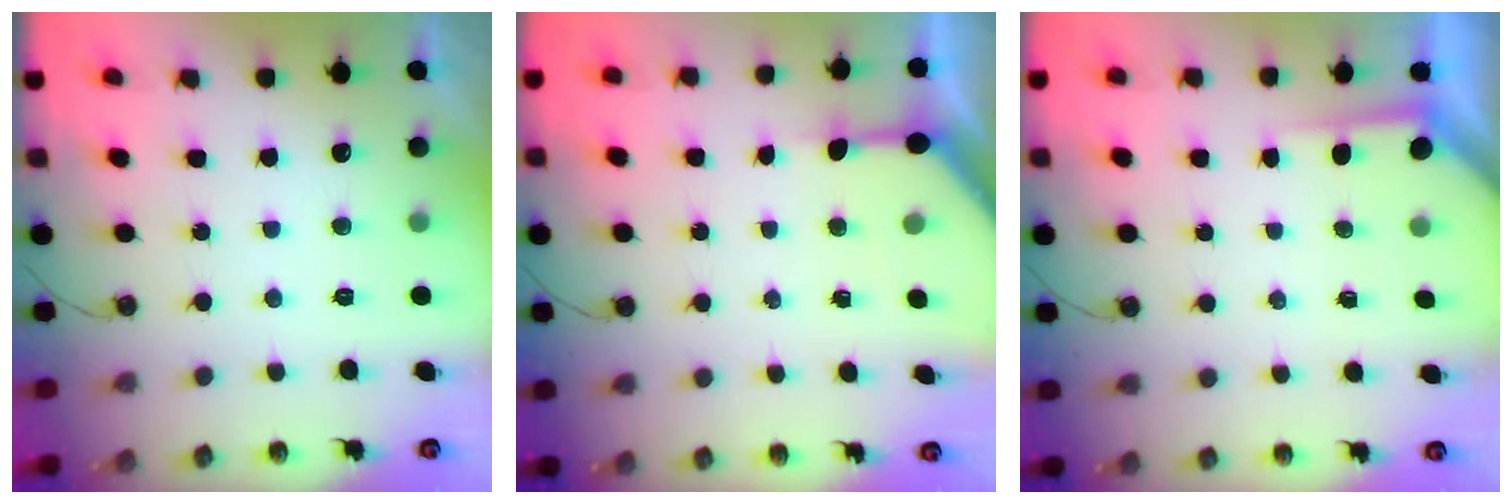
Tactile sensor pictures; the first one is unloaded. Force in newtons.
{"total": 4.8, "press": 4.8, "slide": 0.4}
{"total": 2.2, "press": 2.2, "slide": 0.3}